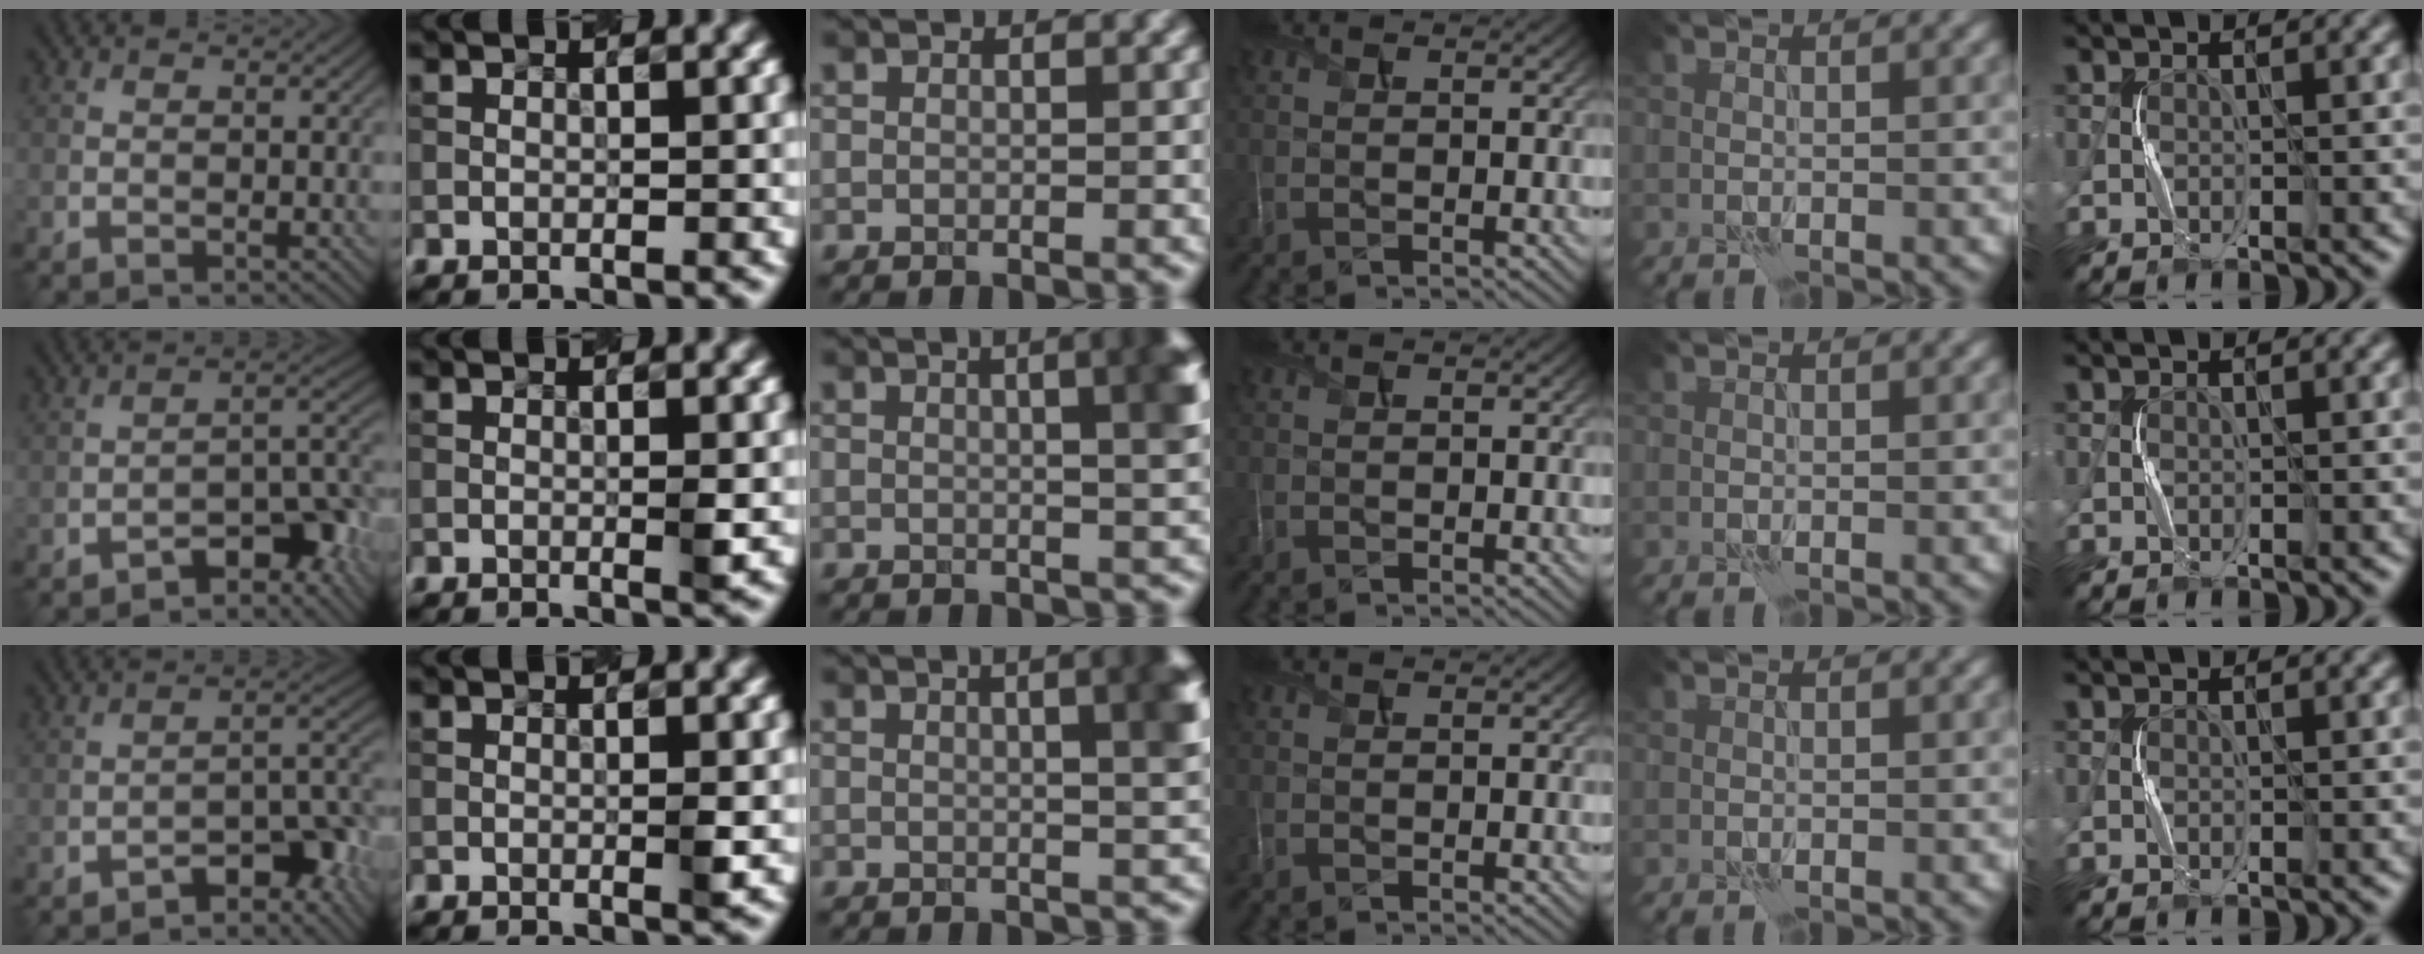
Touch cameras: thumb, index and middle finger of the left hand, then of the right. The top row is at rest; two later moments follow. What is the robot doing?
{"motion": "squeeze", "object": "paper clamp"}